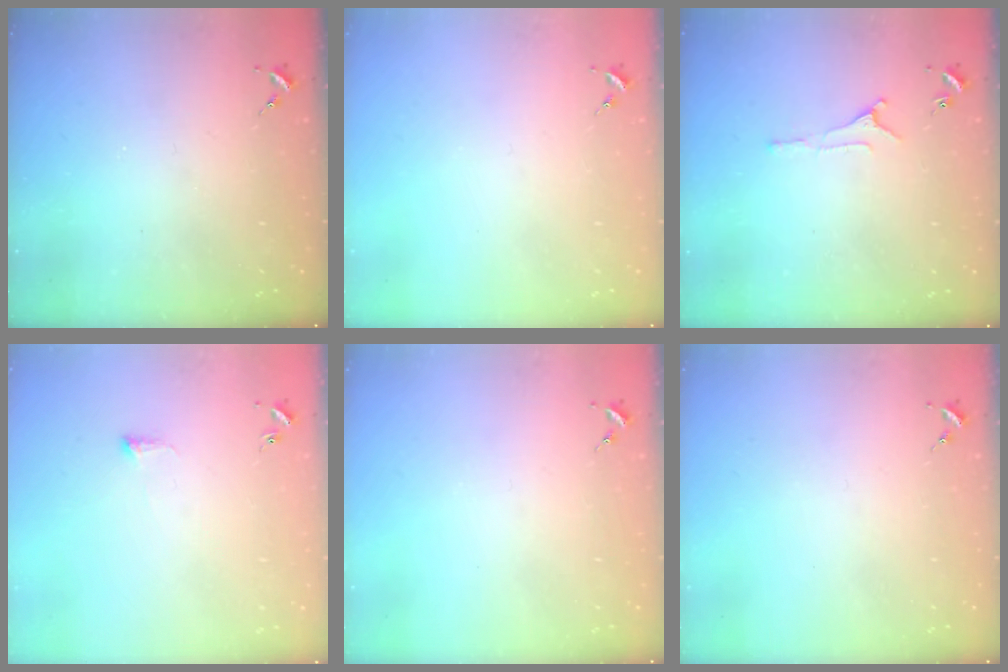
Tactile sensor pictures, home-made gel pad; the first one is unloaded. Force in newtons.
{"total": 0.0}
{"total": 4.6, "press": 4.6, "slide": 0.3}
{"total": 2.5, "press": 2.4, "slide": 0.5}
{"total": 0.0}
{"total": 0.0}